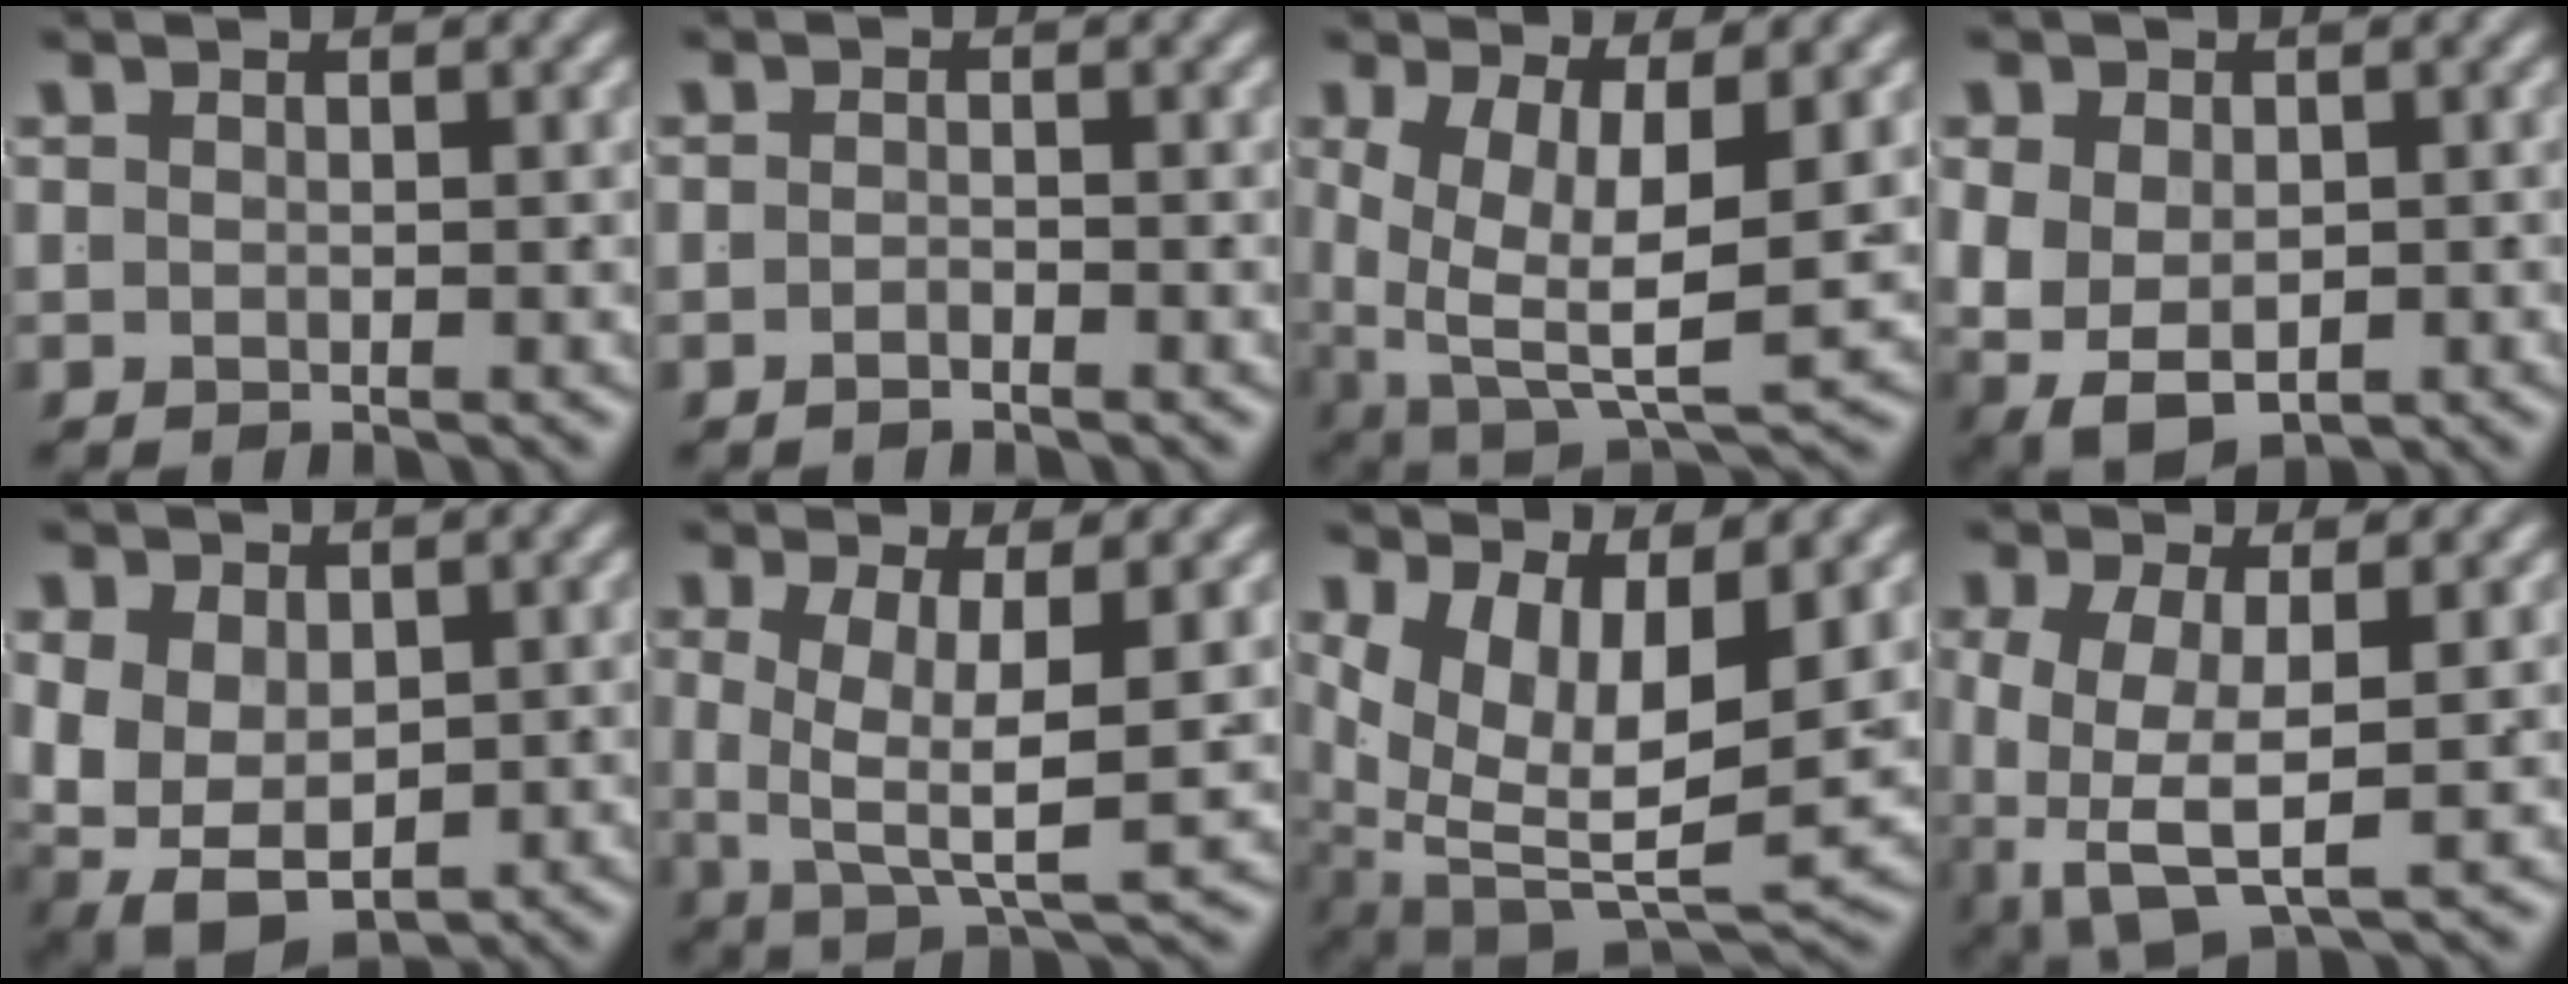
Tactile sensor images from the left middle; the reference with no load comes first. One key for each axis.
{"total": 1.2, "fx": -1.0, "fy": -0.6, "fz": 0.1, "tx": 0.001, "ty": -0.002, "tz": -0.018}
{"total": 8.8, "fx": -1.0, "fy": 4.9, "fz": 7.2, "tx": -0.133, "ty": -0.060, "tz": 0.015}
{"total": 10.7, "fx": -4.2, "fy": 8.2, "fz": 5.4, "tx": -0.148, "ty": -0.062, "tz": -0.043}
{"total": 12.0, "fx": -4.6, "fy": 9.4, "fz": 6.0, "tx": -0.180, "ty": -0.073, "tz": -0.049}
{"total": 5.5, "fx": 0.2, "fy": 1.9, "fz": 5.2, "tx": -0.093, "ty": -0.026, "tz": 0.019}
{"total": 10.9, "fx": -1.1, "fy": 7.6, "fz": 7.7, "tx": -0.157, "ty": -0.058, "tz": 0.004}
{"total": 6.4, "fx": -2.1, "fy": 3.5, "fz": 4.9, "tx": -0.109, "ty": -0.047, "tz": -0.011}